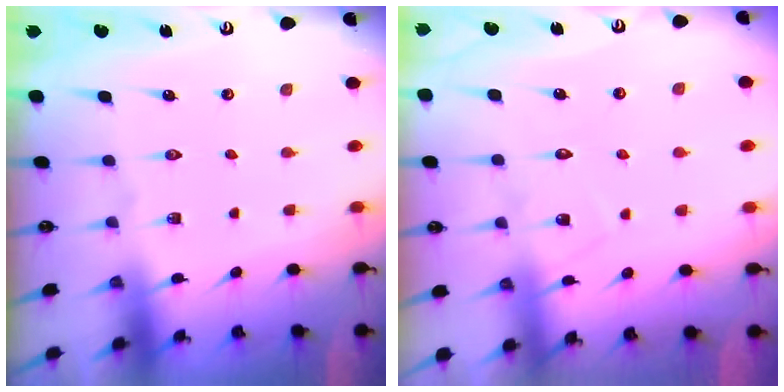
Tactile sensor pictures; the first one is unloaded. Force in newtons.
{"total": 8.5, "press": 8.4, "slide": 0.6}